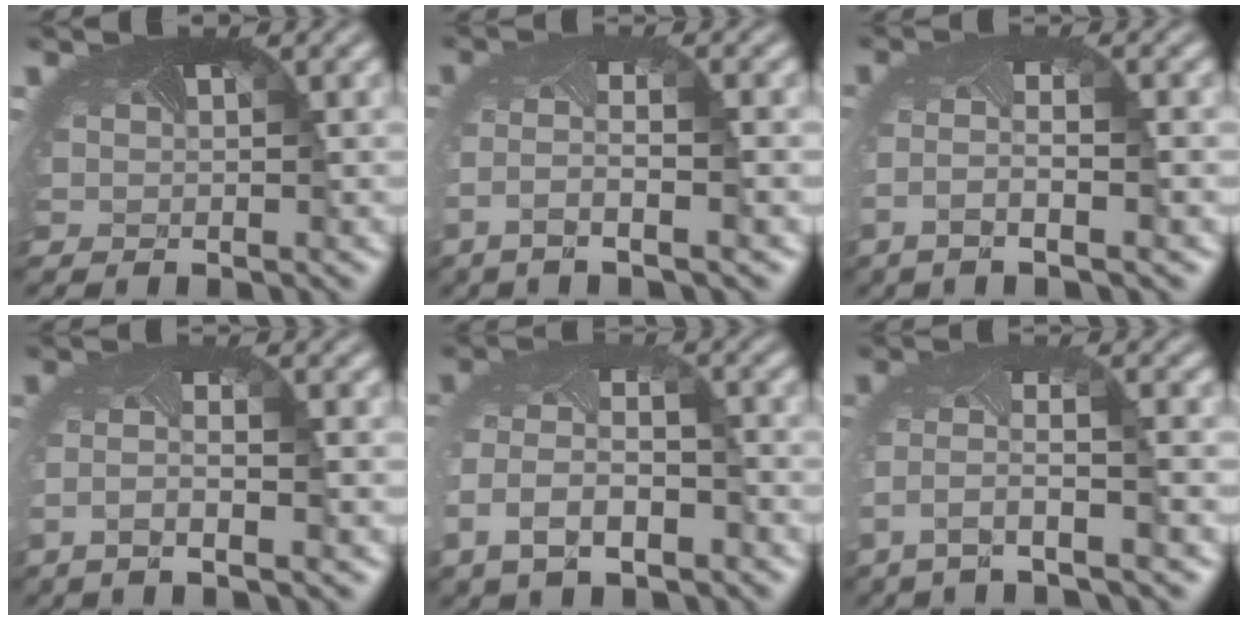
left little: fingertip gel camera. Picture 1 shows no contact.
{"total": 4.1, "force": [-2.3, 0.8, 3.3], "torque": [-0.098, -0.012, -0.044]}
{"total": 3.7, "force": [-1.9, 0.6, 3.0], "torque": [-0.090, -0.011, -0.037]}
{"total": 3.3, "force": [-1.7, 0.5, 2.8], "torque": [-0.082, -0.011, -0.035]}
{"total": 6.8, "force": [-3.0, 4.0, 4.6], "torque": [-0.126, -0.025, -0.044]}
{"total": 4.1, "force": [-2.5, 0.8, 3.2], "torque": [-0.100, -0.012, -0.047]}